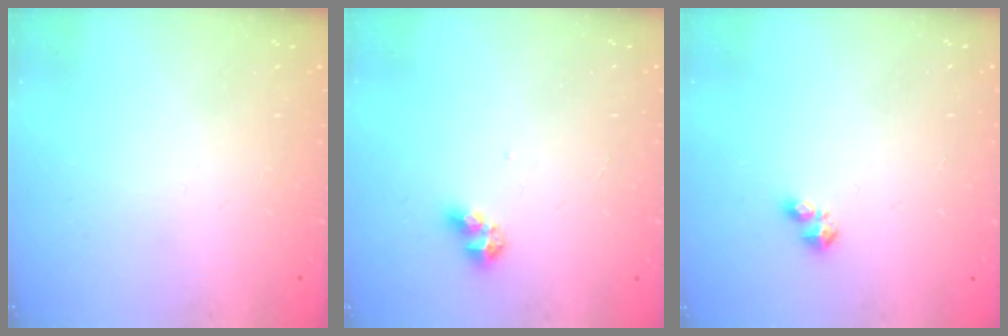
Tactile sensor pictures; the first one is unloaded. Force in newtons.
{"total": 6.7, "press": 6.7, "slide": 0.9}
{"total": 4.2, "press": 4.2, "slide": 0.6}